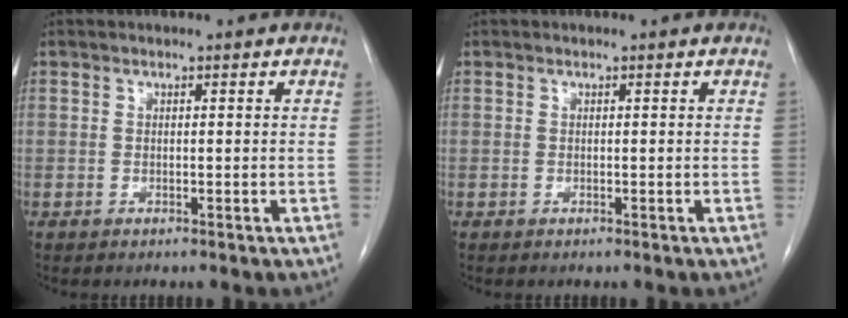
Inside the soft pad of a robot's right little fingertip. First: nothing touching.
{"total": 0.0}